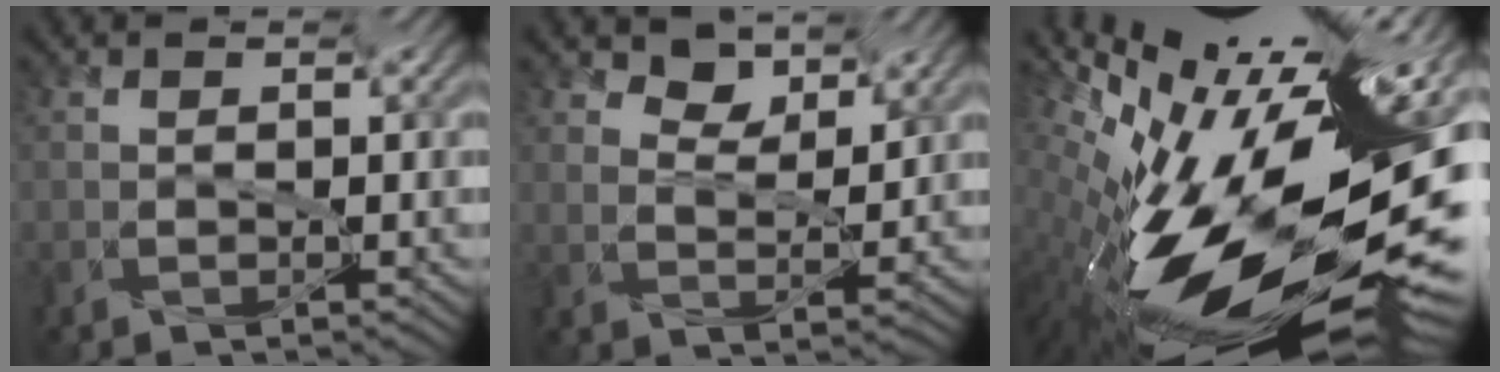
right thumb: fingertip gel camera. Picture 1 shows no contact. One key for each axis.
{"total": 3.9, "fx": 3.2, "fy": 1.3, "fz": 1.8, "tx": -0.027, "ty": -0.006, "tz": 0.055}
{"total": 16.0, "fx": -2.6, "fy": 5.1, "fz": 15.0, "tx": -0.224, "ty": 0.008, "tz": -0.048}